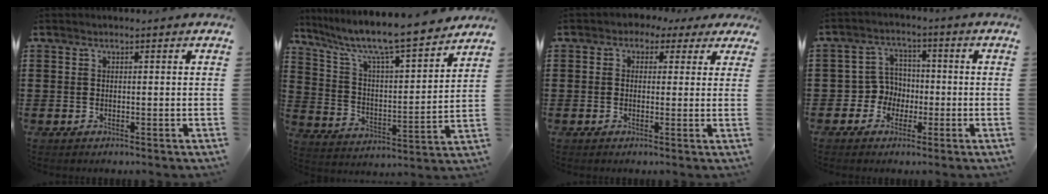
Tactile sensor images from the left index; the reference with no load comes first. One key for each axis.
{"total": 8.5, "fx": 7.3, "fy": 0.5, "fz": 4.3, "tx": -0.114, "ty": -0.055, "tz": 0.118}
{"total": 2.1, "fx": 0.6, "fy": 1.8, "fz": 0.9, "tx": -0.026, "ty": 0.009, "tz": 0.007}
{"total": 5.1, "fx": -1.5, "fy": 4.8, "fz": 1.0, "tx": -0.044, "ty": 0.012, "tz": -0.034}